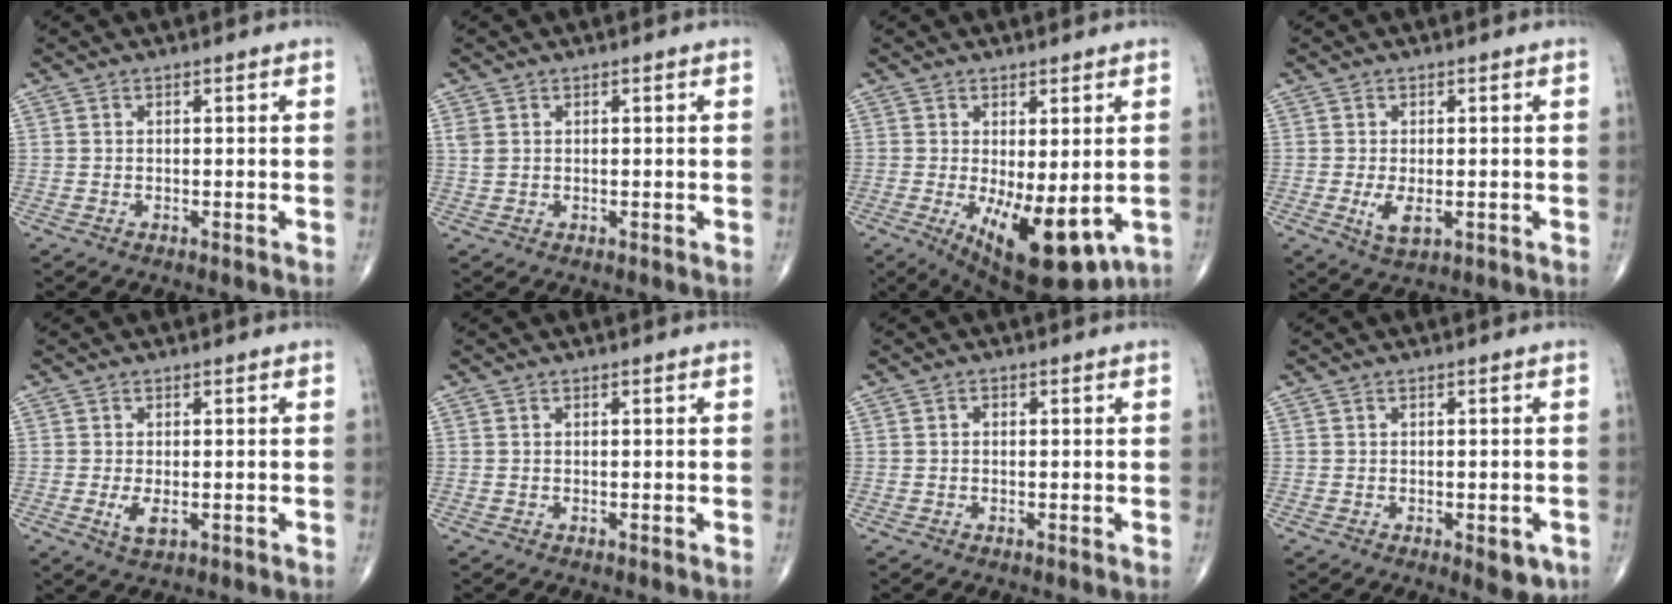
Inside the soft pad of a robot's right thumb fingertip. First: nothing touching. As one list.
[{"total": 1.6, "force": [0.5, 1.1, 0.9], "torque": [-0.025, 0.004, 0.016]}, {"total": 13.7, "force": [-3.4, 5.5, 12.1], "torque": [-0.175, -0.026, -0.032]}, {"total": 3.8, "force": [-0.9, 1.8, 3.2], "torque": [-0.060, -0.009, -0.012]}, {"total": 3.1, "force": [-0.8, 1.5, 2.6], "torque": [-0.051, -0.007, -0.012]}, {"total": 0.0}, {"total": 0.6, "force": [0.0, 0.5, 0.4], "torque": [-0.002, 0.003, -0.001]}, {"total": 3.8, "force": [-1.4, 1.8, 3.1], "torque": [-0.018, -0.001, -0.012]}]